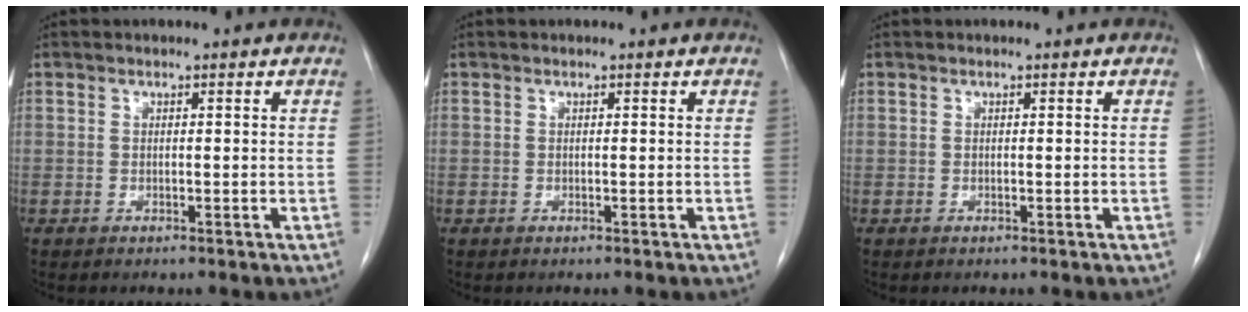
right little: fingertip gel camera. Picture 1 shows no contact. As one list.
[{"total": 0.0}, {"total": 0.0}]